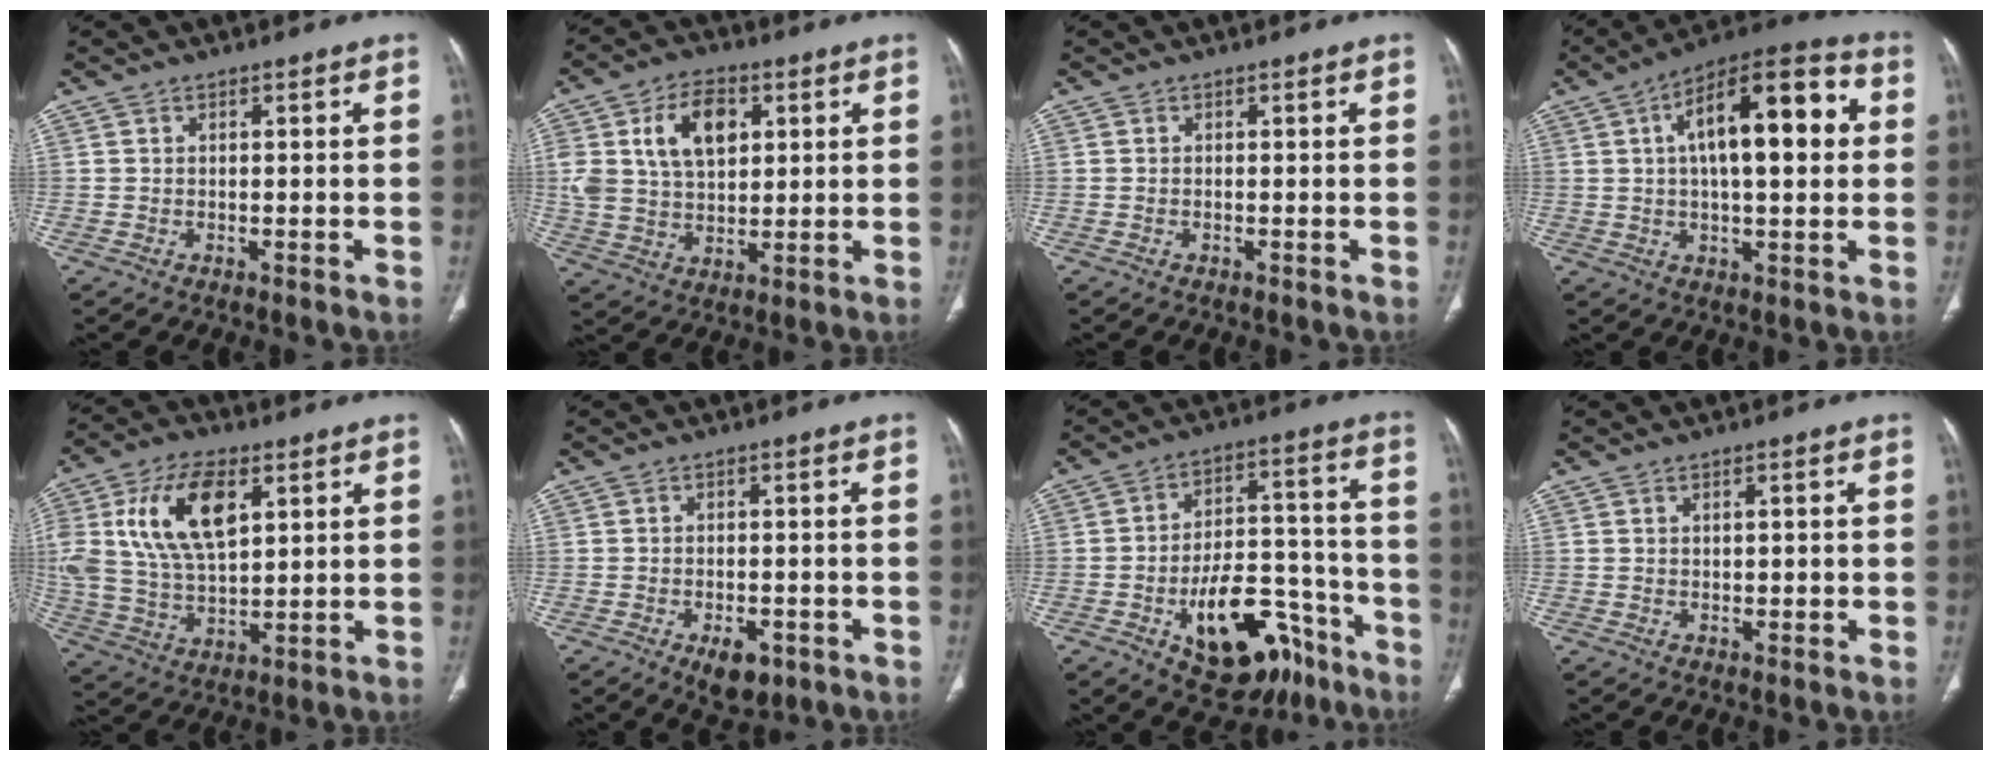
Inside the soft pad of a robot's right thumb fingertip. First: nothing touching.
{"total": 13.2, "force": [4.2, 8.4, 9.3], "torque": [-0.145, -0.001, 0.082]}
{"total": 0.0}
{"total": 19.0, "force": [3.8, 7.5, 17.1], "torque": [-0.238, 0.026, 0.049]}
{"total": 17.8, "force": [5.8, 9.5, 14.0], "torque": [-0.263, -0.008, 0.111]}
{"total": 5.5, "force": [-2.6, 3.1, 3.8], "torque": [-0.045, 0.005, -0.028]}
{"total": 19.6, "force": [-10.2, 10.7, 12.9], "torque": [-0.155, 0.080, -0.139]}
{"total": 1.7, "force": [0.3, 0.9, 1.4], "torque": [-0.017, -0.001, 0.005]}